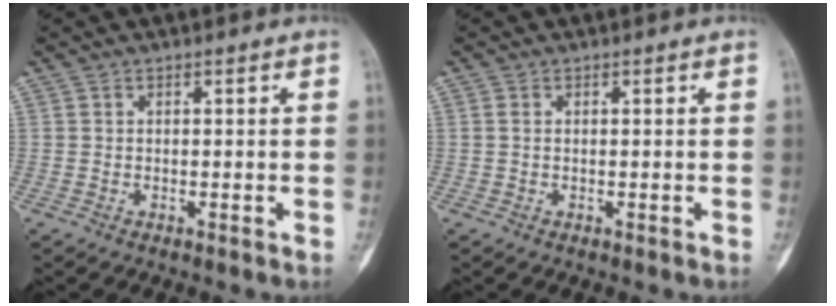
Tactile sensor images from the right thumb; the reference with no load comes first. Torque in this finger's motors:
{"motor_torque": [-0.11, 0.28, 0.07, -0.22, -0.01]}